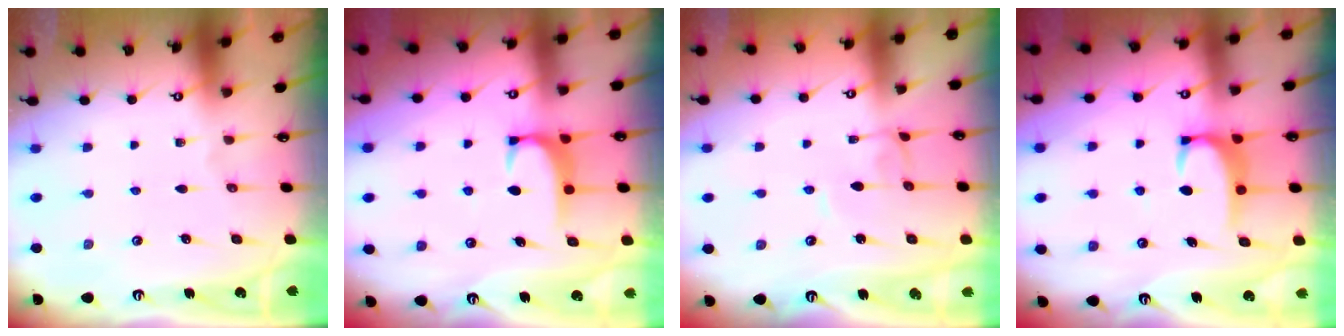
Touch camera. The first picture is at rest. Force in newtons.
{"total": 1.9, "press": 1.9, "slide": 0.6}
{"total": 2.1, "press": 2.1, "slide": 0.1}
{"total": 3.0, "press": 3.0, "slide": 0.5}